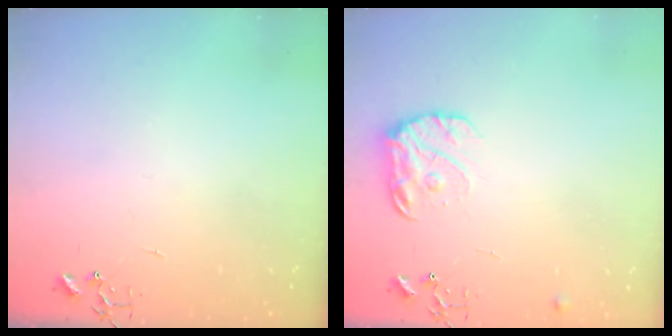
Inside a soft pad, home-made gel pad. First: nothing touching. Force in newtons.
{"total": 11.5, "press": 11.5, "slide": 0.6}